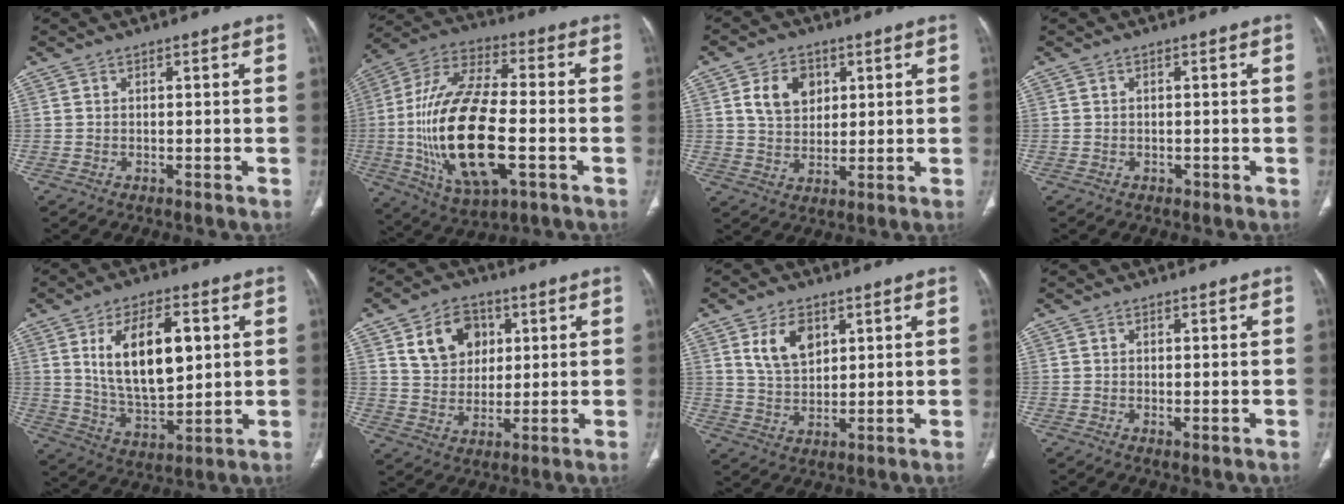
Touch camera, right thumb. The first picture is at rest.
{"total": 23.9, "force": [-4.3, 10.1, 21.2], "torque": [-0.433, 0.014, -0.066]}
{"total": 8.2, "force": [2.9, 6.1, 4.8], "torque": [-0.055, -0.012, 0.055]}
{"total": 0.6, "force": [-0.2, 0.5, 0.2], "torque": [-0.004, 0.001, -0.002]}
{"total": 16.3, "force": [4.2, 8.0, 13.5], "torque": [-0.211, -0.016, 0.086]}
{"total": 10.8, "force": [4.1, 8.3, 5.6], "torque": [-0.057, -0.013, 0.078]}
{"total": 8.1, "force": [3.6, 5.0, 5.2], "torque": [-0.078, -0.019, 0.075]}
{"total": 1.0, "force": [-0.1, 0.4, 0.9], "torque": [-0.022, -0.007, 0.001]}